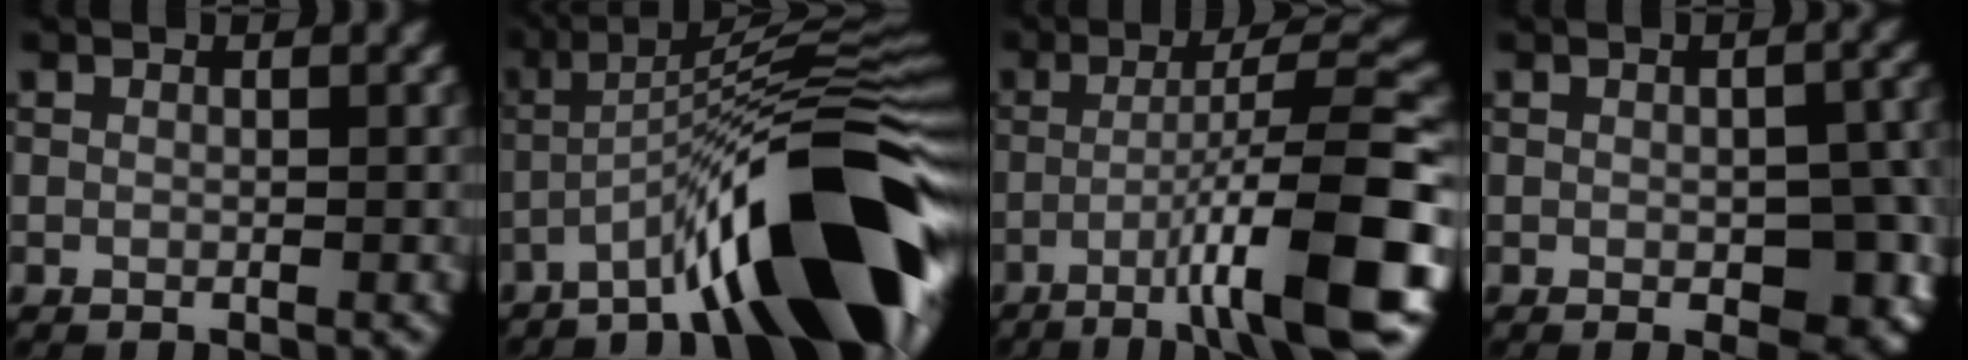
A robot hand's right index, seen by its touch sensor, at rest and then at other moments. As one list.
[{"total": 16.0, "force": [-8.2, 2.8, 13.4], "torque": [-0.206, 0.020, -0.134]}, {"total": 11.2, "force": [-4.4, 1.4, 10.3], "torque": [-0.141, 0.021, -0.069]}, {"total": 7.5, "force": [-1.9, 4.1, 6.1], "torque": [-0.071, -0.019, -0.012]}]